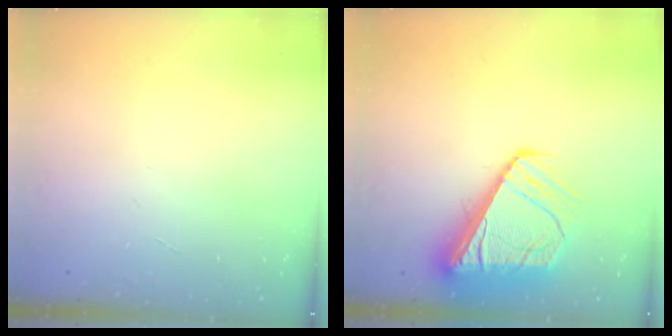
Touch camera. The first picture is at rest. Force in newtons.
{"total": 12.2, "press": 12.1, "slide": 1.5}